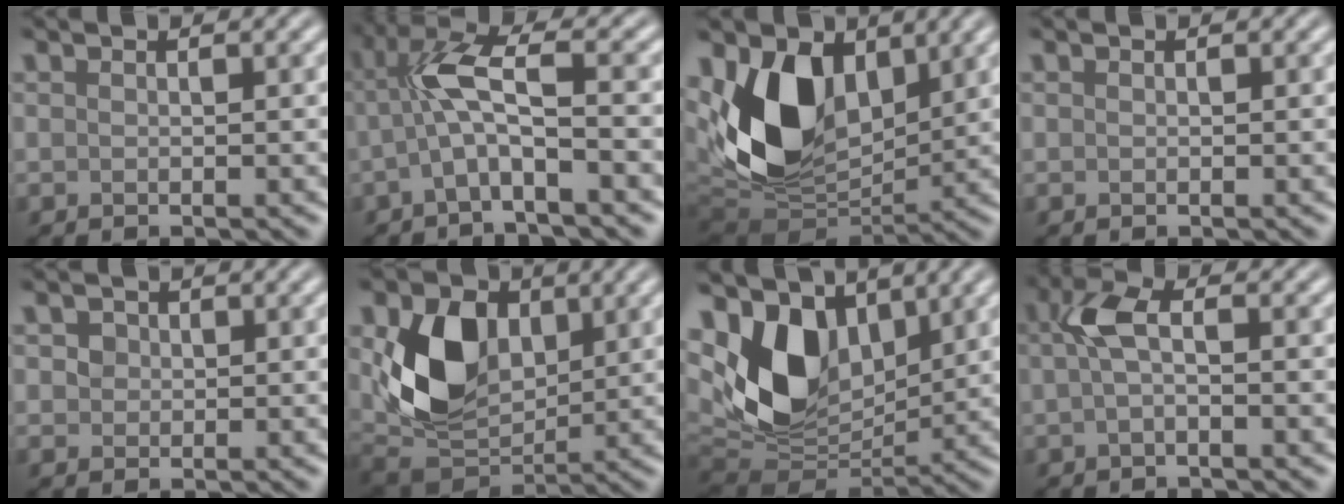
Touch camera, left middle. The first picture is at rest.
{"total": 4.5, "force": [-1.0, 0.7, 4.3], "torque": [-0.095, 0.020, -0.026]}
{"total": 10.6, "force": [2.4, 7.1, 7.5], "torque": [-0.164, -0.013, 0.046]}
{"total": 0.0}
{"total": 2.3, "force": [1.0, 1.7, 1.0], "torque": [-0.022, 0.009, 0.011]}
{"total": 8.8, "force": [1.7, 6.2, 5.9], "torque": [-0.129, -0.010, 0.035]}
{"total": 9.8, "force": [3.1, 6.5, 6.6], "torque": [-0.146, -0.006, 0.060]}
{"total": 2.7, "force": [0.1, 1.0, 2.5], "torque": [-0.058, 0.012, -0.003]}